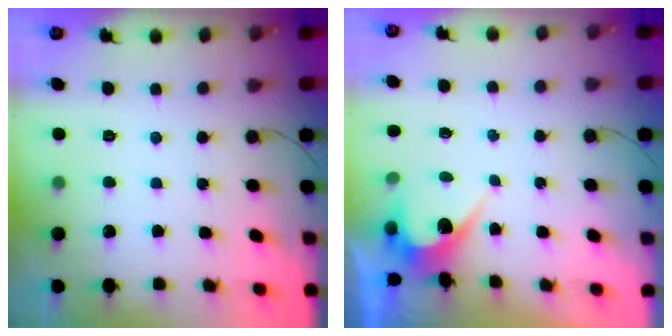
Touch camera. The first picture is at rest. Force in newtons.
{"total": 3.5, "press": 3.5, "slide": 0.2}